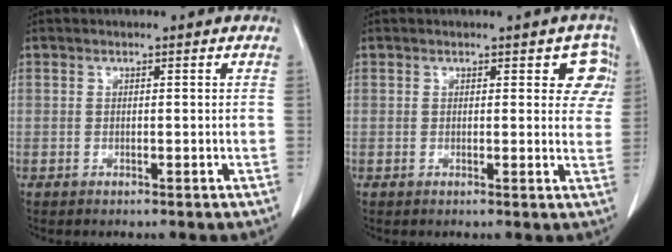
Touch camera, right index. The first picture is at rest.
{"total": 4.4, "force": [1.9, 2.4, 3.2], "torque": [-0.008, 0.001, 0.012]}